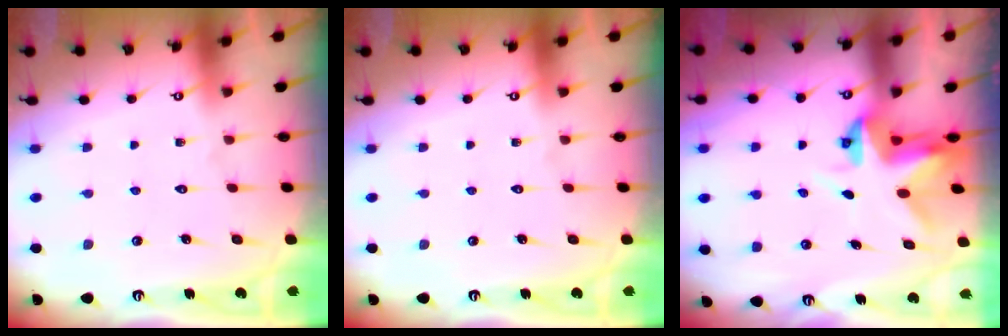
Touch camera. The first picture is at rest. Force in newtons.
{"total": 0.0}
{"total": 4.4, "press": 4.3, "slide": 0.3}